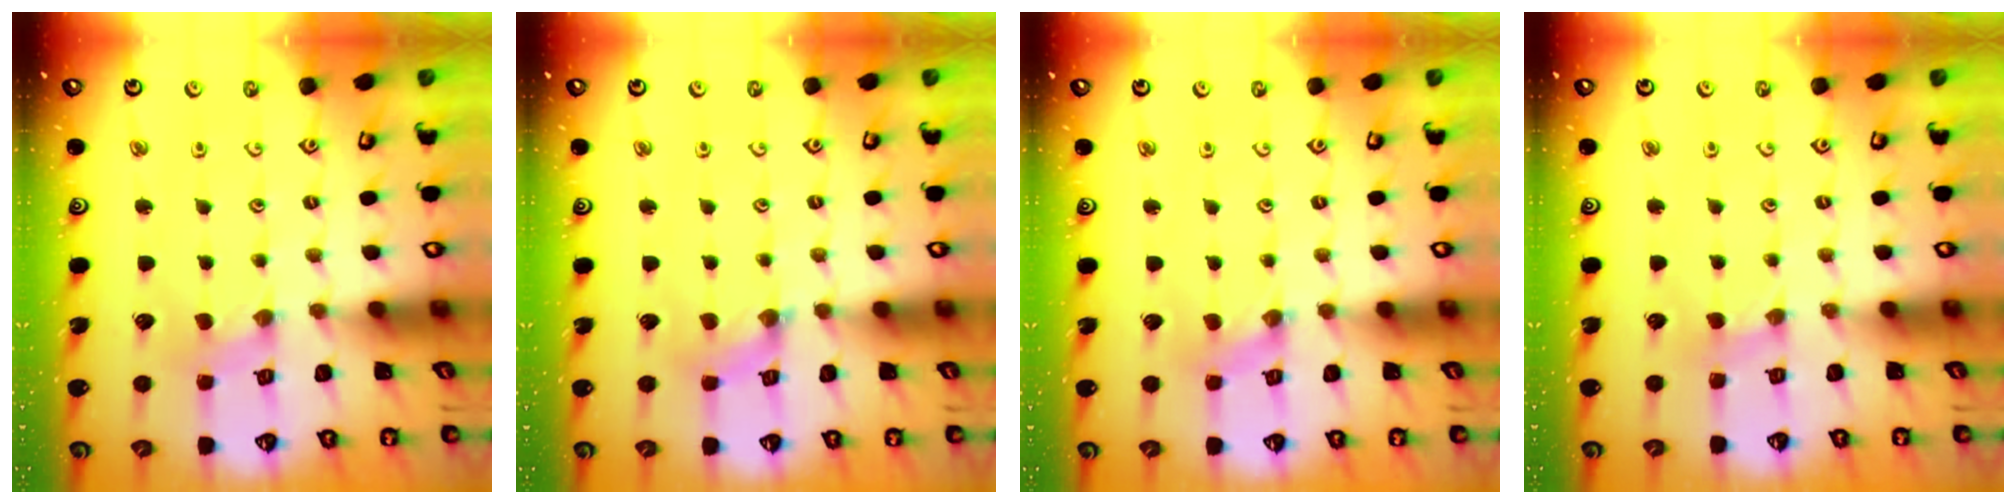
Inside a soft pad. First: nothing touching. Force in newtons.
{"total": 1.3, "press": 1.3, "slide": 0.3}
{"total": 0.0}
{"total": 1.7, "press": 1.6, "slide": 0.4}